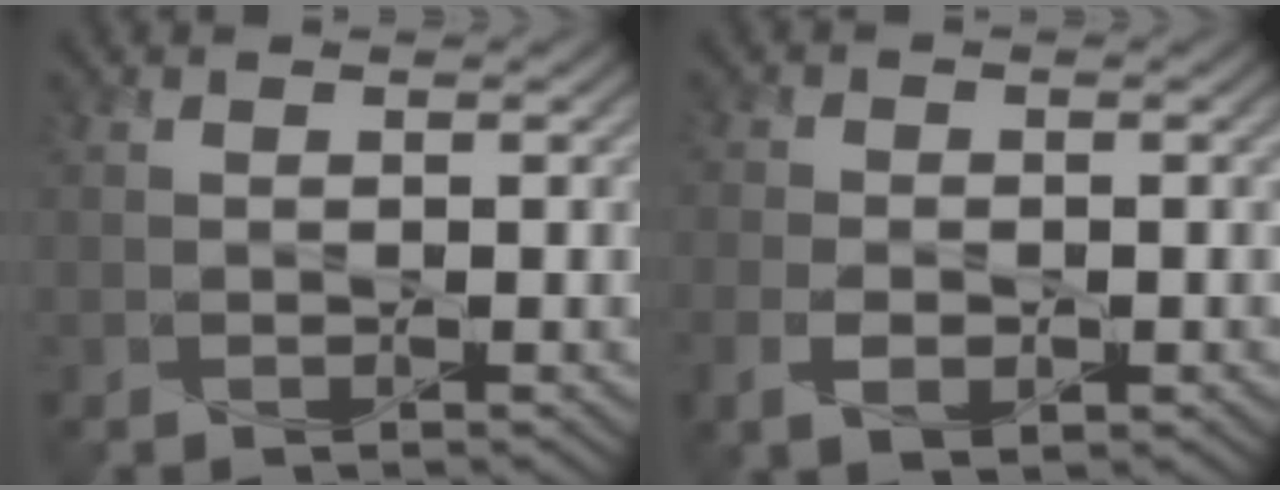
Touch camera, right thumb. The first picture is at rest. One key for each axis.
{"total": 4.0, "fx": -1.4, "fy": 2.4, "fz": 2.8, "tx": -0.064, "ty": -0.007, "tz": -0.029}